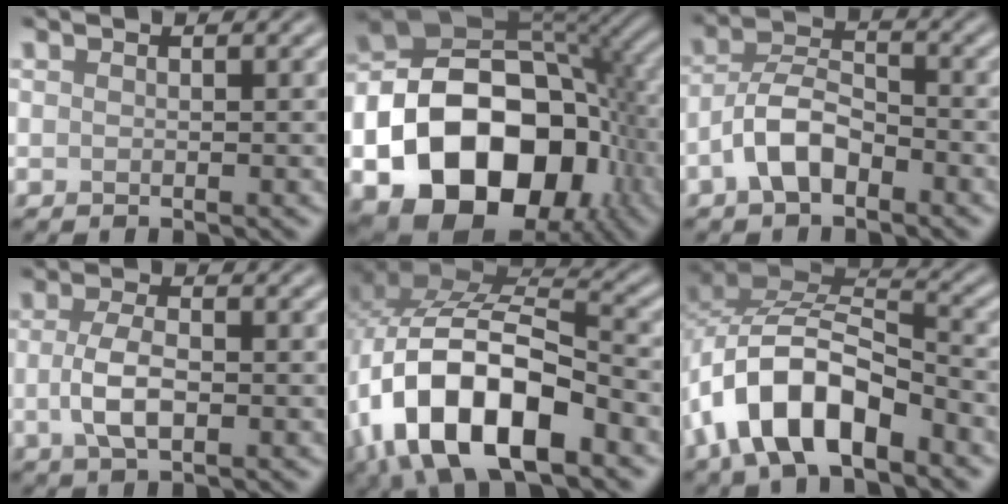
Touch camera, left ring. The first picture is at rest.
{"total": 18.8, "force": [-6.3, 13.2, 11.8], "torque": [-0.199, -0.016, -0.103]}
{"total": 4.6, "force": [-2.3, 2.4, 3.2], "torque": [-0.058, 0.012, -0.052]}
{"total": 3.5, "force": [-0.5, 1.5, 3.1], "torque": [-0.067, -0.003, -0.011]}
{"total": 14.6, "force": [-5.4, 7.3, 11.5], "torque": [-0.210, -0.008, -0.100]}
{"total": 9.7, "force": [-4.7, 4.9, 7.0], "torque": [-0.125, 0.014, -0.093]}